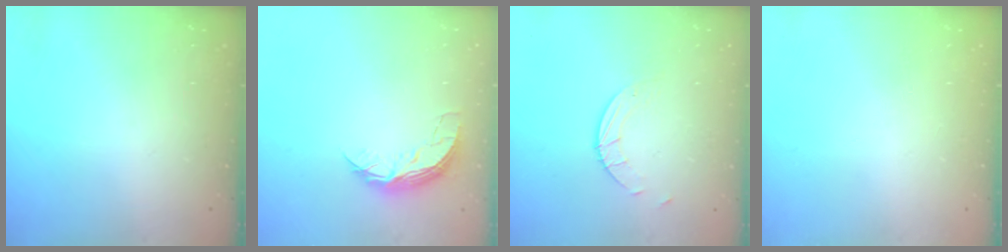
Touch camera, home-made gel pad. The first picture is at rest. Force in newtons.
{"total": 6.9, "press": 6.9, "slide": 0.5}
{"total": 2.7, "press": 2.7, "slide": 0.3}
{"total": 0.0}